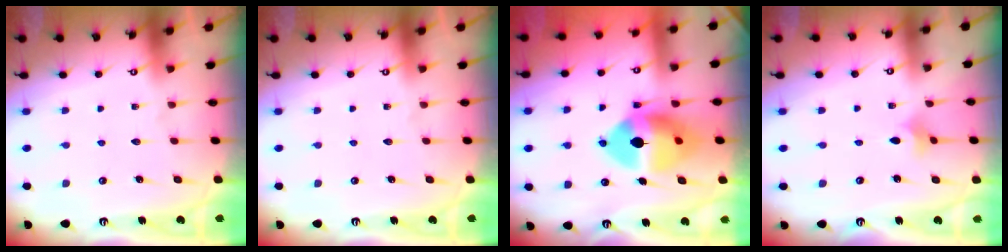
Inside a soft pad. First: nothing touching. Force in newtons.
{"total": 0.0}
{"total": 14.2, "press": 14.0, "slide": 2.0}
{"total": 2.8, "press": 2.7, "slide": 0.6}